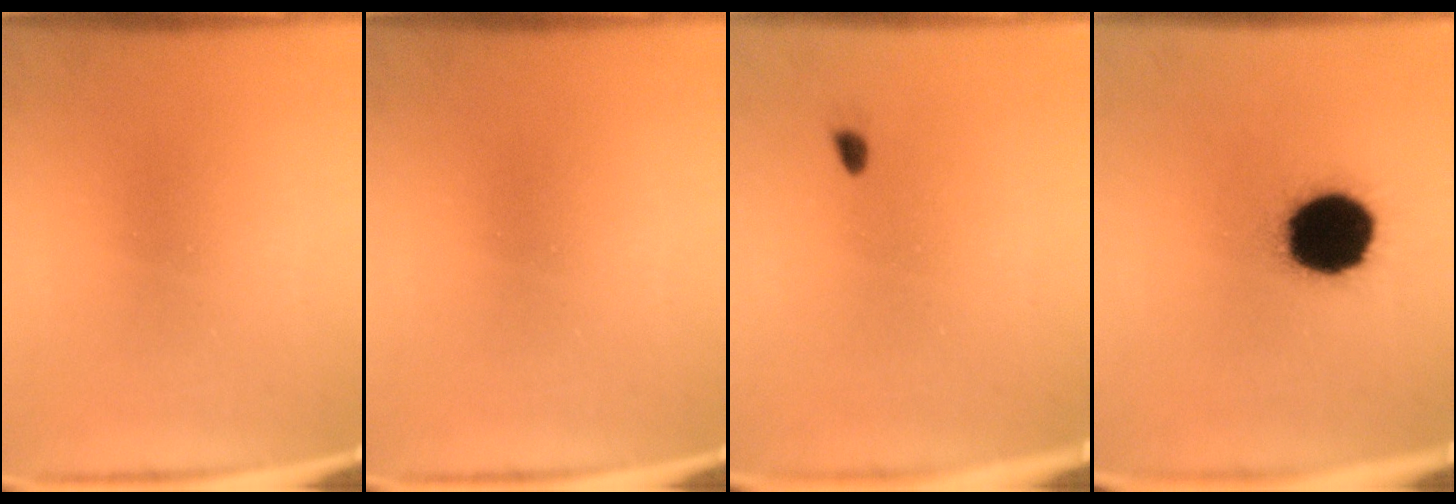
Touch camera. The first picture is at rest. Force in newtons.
{"total": 0.0}
{"total": 0.6}
{"total": 19.1}